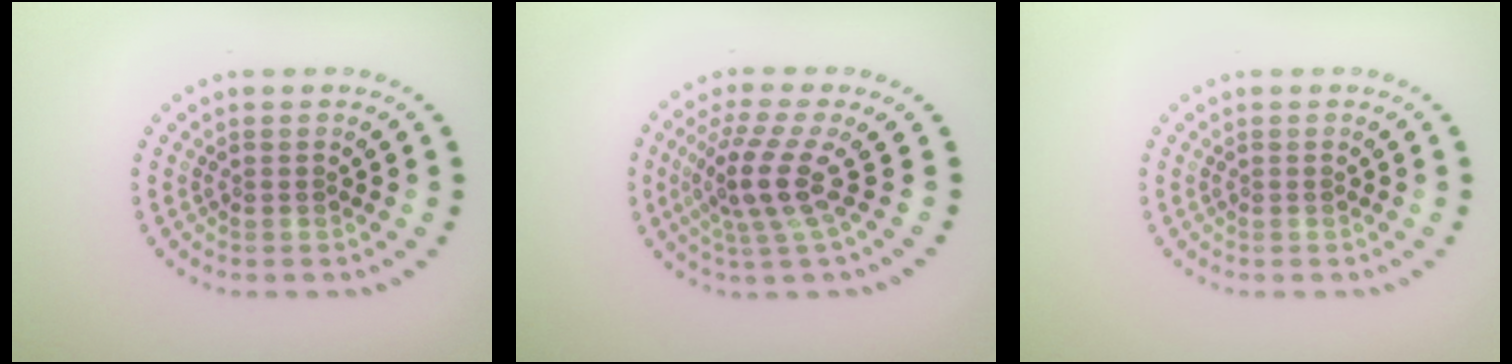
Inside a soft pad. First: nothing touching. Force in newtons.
{"total": 4.2, "press": 3.1, "slide": 2.9}
{"total": 0.0}